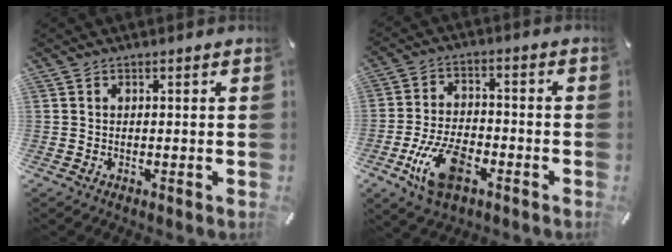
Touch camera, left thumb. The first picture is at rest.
{"total": 12.2, "force": [-5.4, 6.6, 8.7], "torque": [-0.179, 0.017, -0.096]}